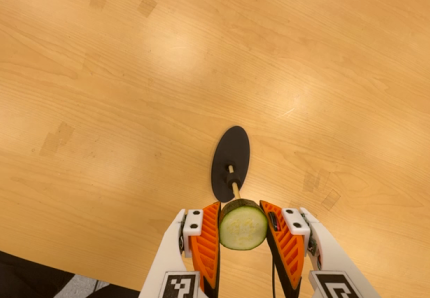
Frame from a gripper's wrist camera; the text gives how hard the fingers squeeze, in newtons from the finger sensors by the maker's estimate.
{"total": 11.0, "left": 10.5, "right": 11.5}